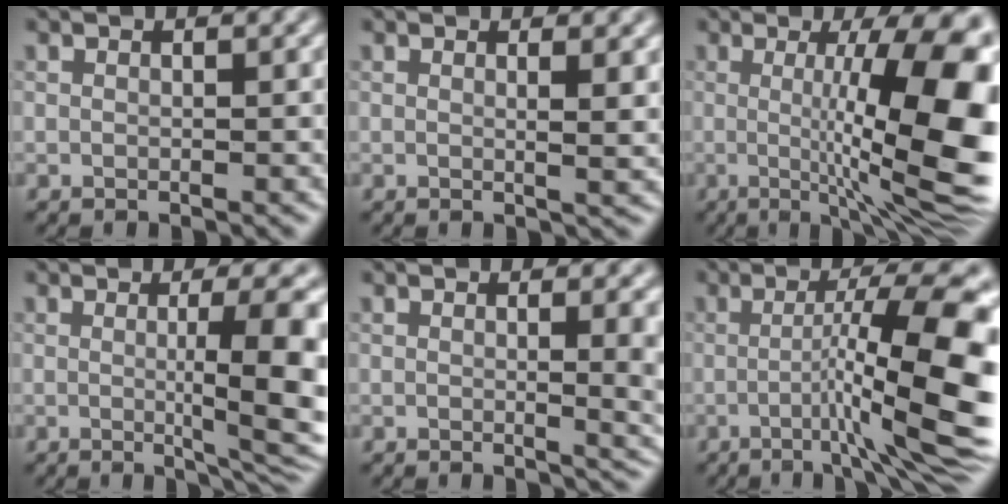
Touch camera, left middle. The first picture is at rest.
{"total": 2.4, "force": [0.9, 0.8, 2.1], "torque": [-0.020, 0.000, 0.010]}
{"total": 14.5, "force": [0.2, 3.6, 14.0], "torque": [-0.158, 0.001, 0.001]}
{"total": 8.0, "force": [-0.1, 1.8, 7.8], "torque": [-0.097, -0.011, 0.002]}
{"total": 4.3, "force": [0.3, 1.6, 4.0], "torque": [-0.032, -0.002, 0.006]}
{"total": 11.4, "force": [-2.6, 1.6, 11.0], "torque": [-0.156, 0.011, -0.040]}